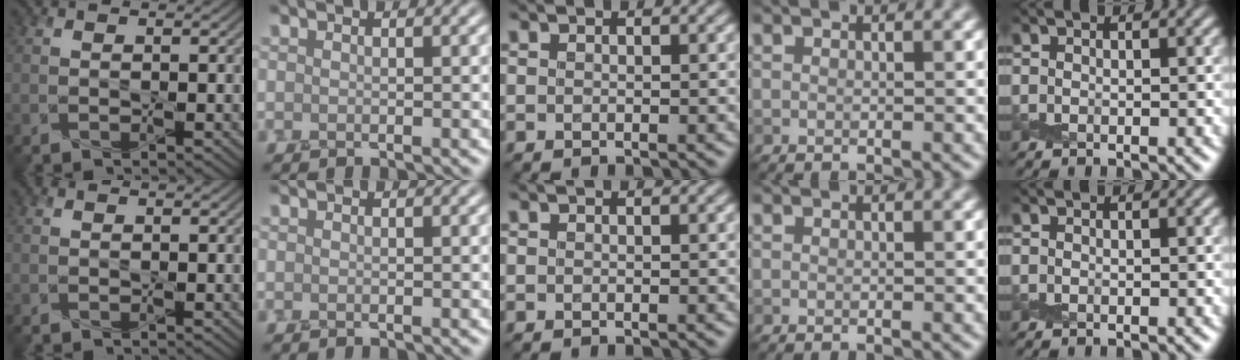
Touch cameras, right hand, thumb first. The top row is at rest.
{}